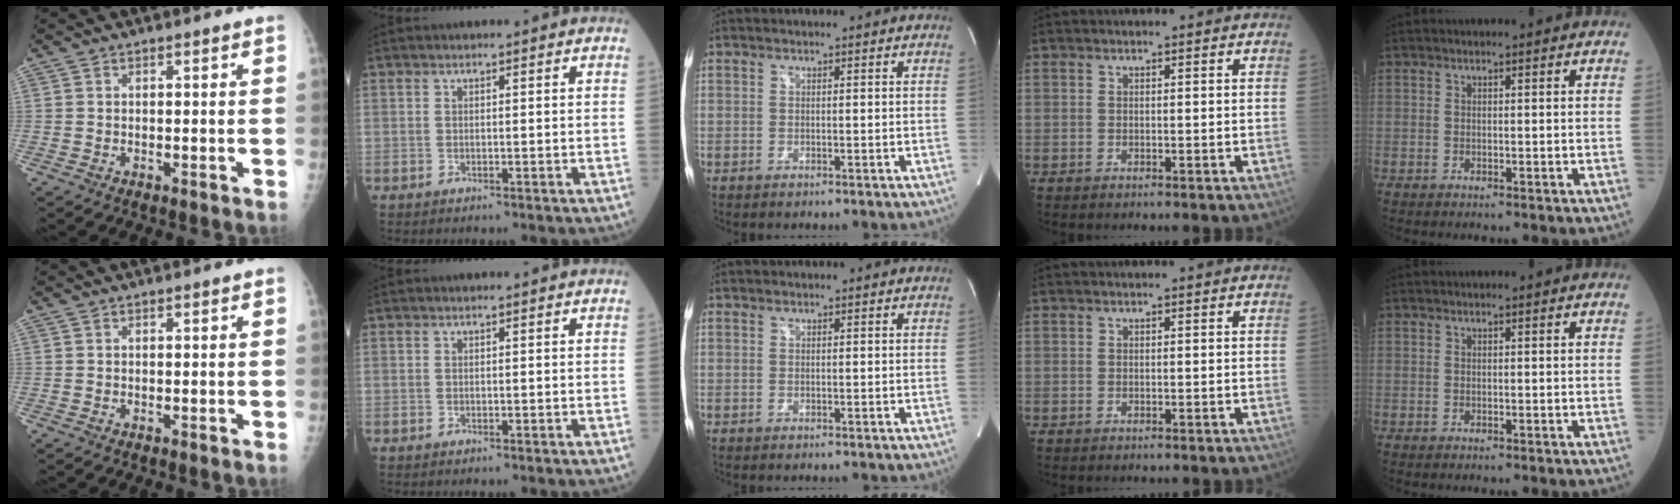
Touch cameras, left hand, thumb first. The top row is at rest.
{}